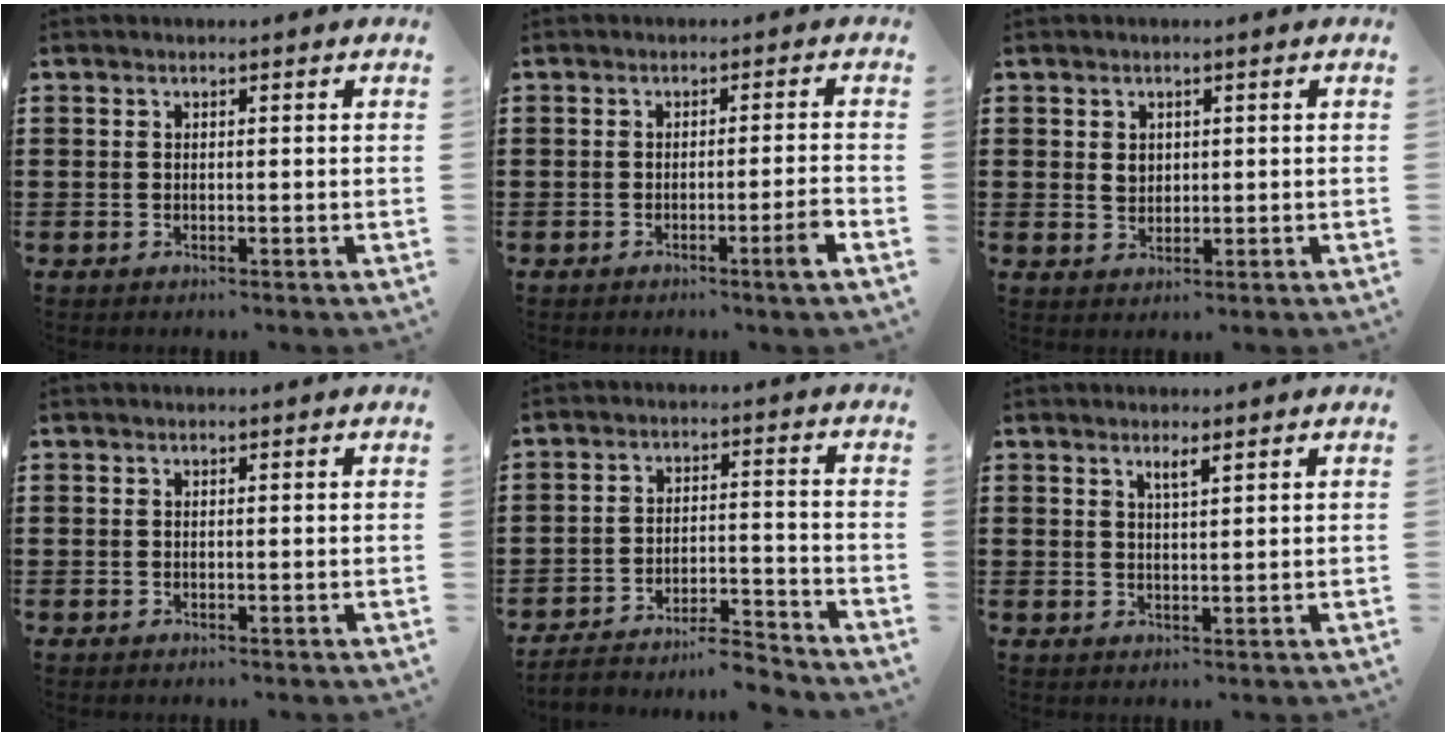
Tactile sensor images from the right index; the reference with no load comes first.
{"total": 3.8, "force": [-1.7, -0.5, 3.4], "torque": [-0.053, -0.014, -0.030]}
{"total": 1.9, "force": [0.4, 1.5, 1.2], "torque": [-0.028, 0.005, 0.007]}
{"total": 0.0}
{"total": 5.8, "force": [-5.6, 0.7, 1.4], "torque": [-0.022, 0.008, -0.108]}
{"total": 1.7, "force": [1.1, 0.2, 1.3], "torque": [-0.018, -0.001, 0.017]}